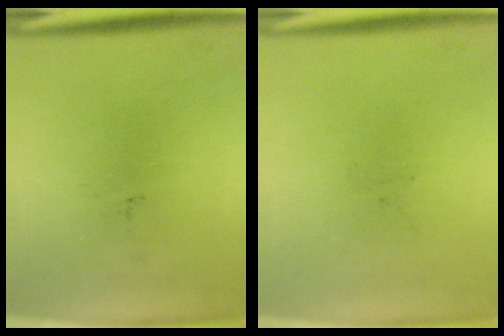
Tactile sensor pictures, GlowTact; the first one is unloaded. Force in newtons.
{"total": 0.0}